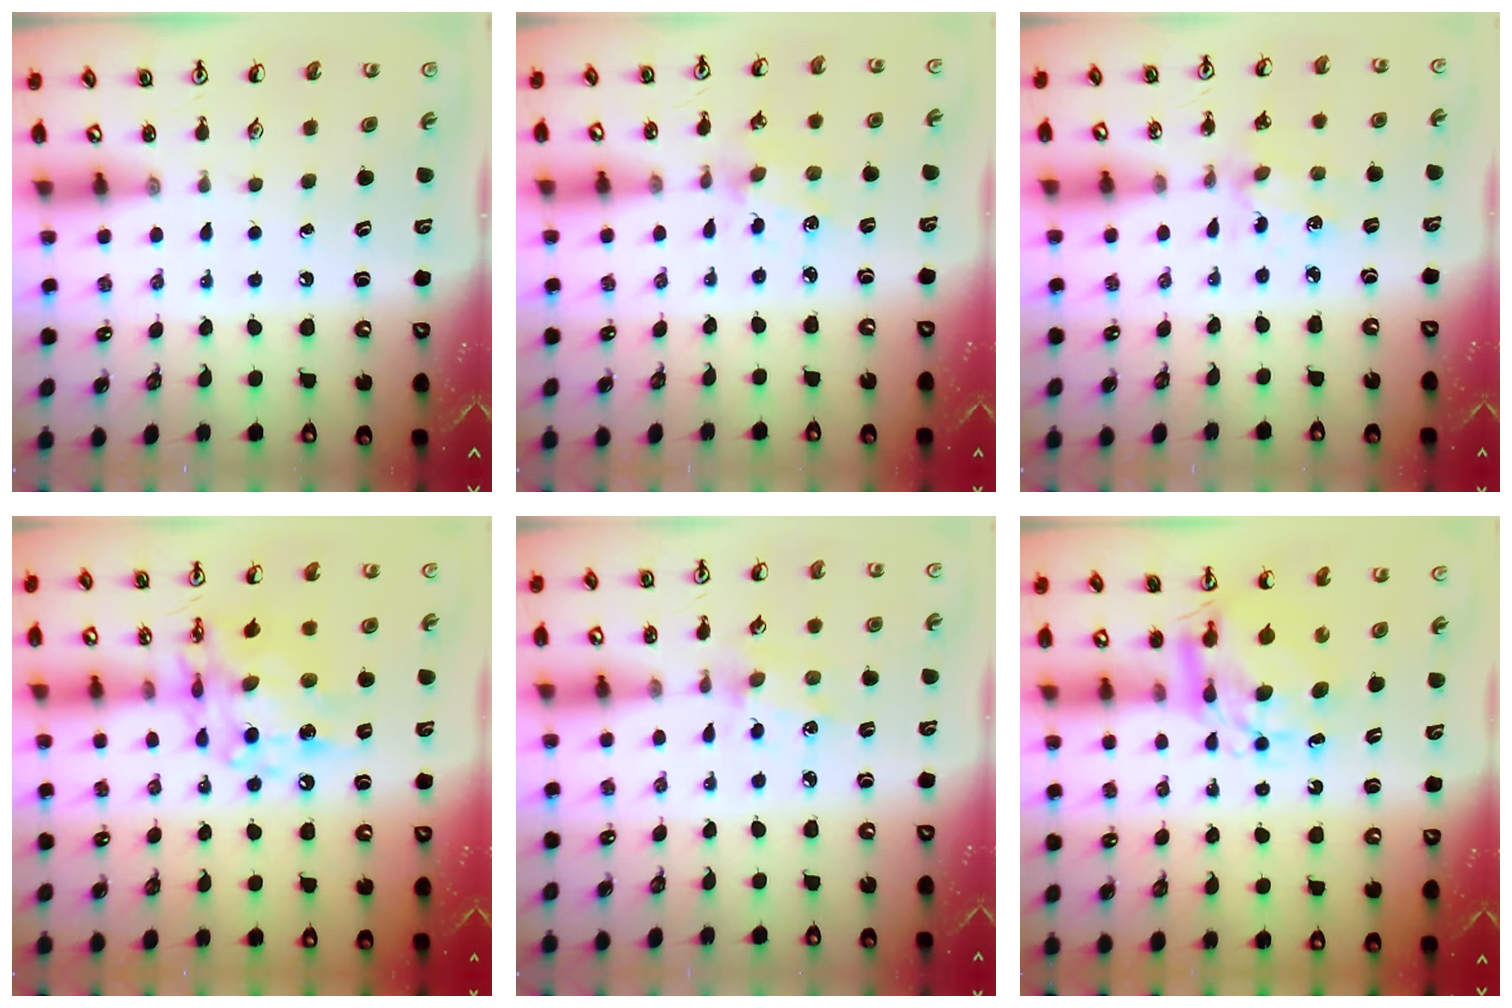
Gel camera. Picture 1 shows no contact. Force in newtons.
{"total": 2.1, "press": 2.1, "slide": 0.4}
{"total": 2.3, "press": 2.2, "slide": 0.5}
{"total": 13.6, "press": 13.5, "slide": 1.0}
{"total": 2.1, "press": 2.1, "slide": 0.0}
{"total": 8.4, "press": 8.4, "slide": 0.9}